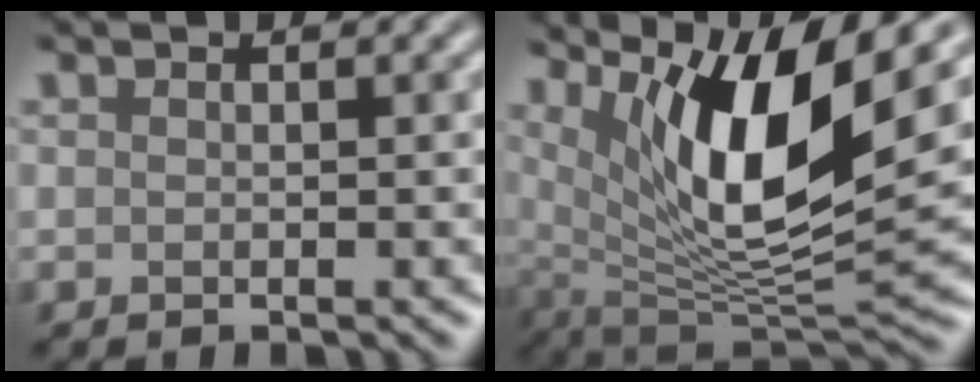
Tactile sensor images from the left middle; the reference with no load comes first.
{"total": 11.7, "force": [5.0, 3.2, 10.1], "torque": [-0.172, -0.009, 0.097]}